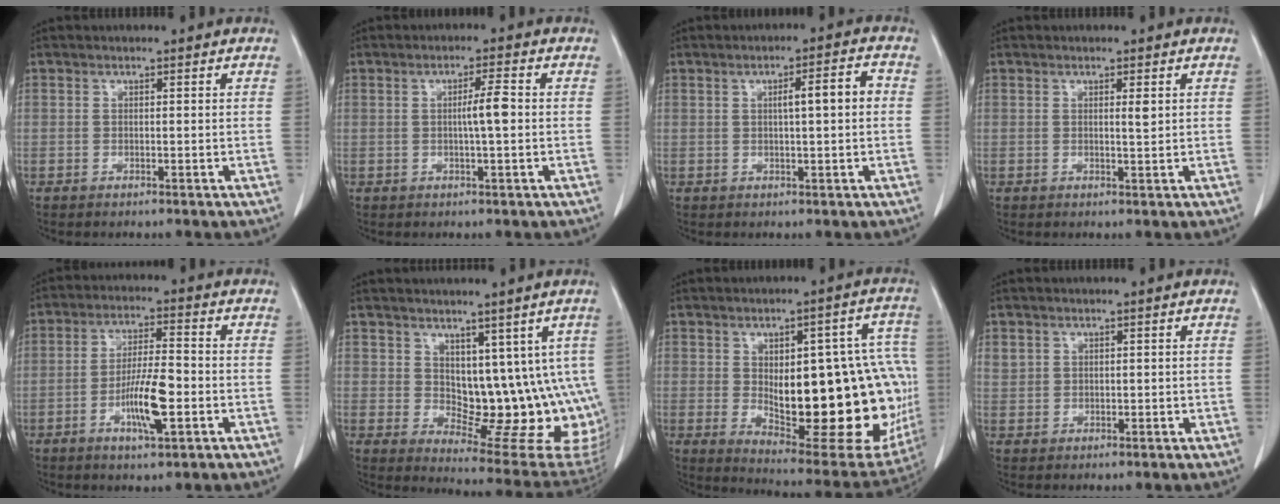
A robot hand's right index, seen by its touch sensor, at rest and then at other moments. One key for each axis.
{"total": 3.5, "fx": 0.0, "fy": 0.0, "fz": 3.5, "tx": -0.061, "ty": 0.000, "tz": -0.002}
{"total": 4.6, "fx": 0.5, "fy": 0.6, "fz": 4.5, "tx": -0.070, "ty": 0.013, "tz": 0.007}
{"total": 1.3, "fx": 0.5, "fy": 0.1, "fz": 1.2, "tx": -0.024, "ty": -0.002, "tz": 0.007}
{"total": 8.5, "fx": -2.6, "fy": 1.5, "fz": 8.0, "tx": -0.149, "ty": -0.002, "tz": -0.046}
{"total": 13.5, "fx": 4.0, "fy": 7.3, "fz": 10.7, "tx": -0.118, "ty": -0.009, "tz": 0.077}
{"total": 26.9, "fx": -1.3, "fy": 9.1, "fz": 25.3, "tx": -0.271, "ty": 0.018, "tz": 0.014}
{"total": 2.1, "fx": 1.2, "fy": 1.6, "fz": 0.4, "tx": 0.004, "ty": 0.005, "tz": 0.023}